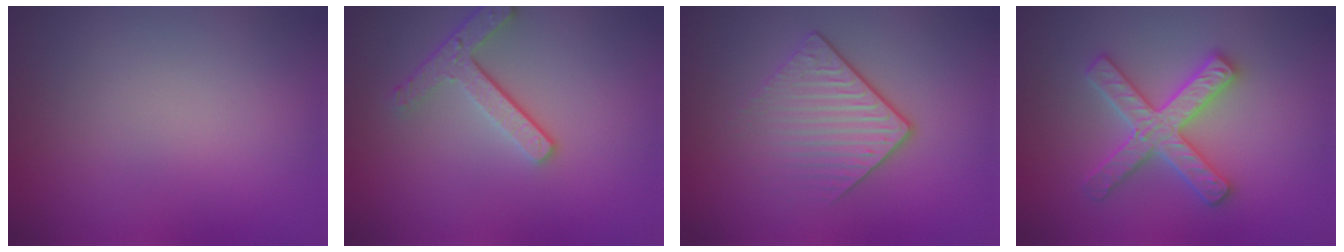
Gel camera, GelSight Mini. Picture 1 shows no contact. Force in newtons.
{"total": 3.3, "press": 2.5, "slide": 2.2}
{"total": 4.2, "press": 2.6, "slide": 3.3}
{"total": 3.7, "press": 3.6, "slide": 0.6}